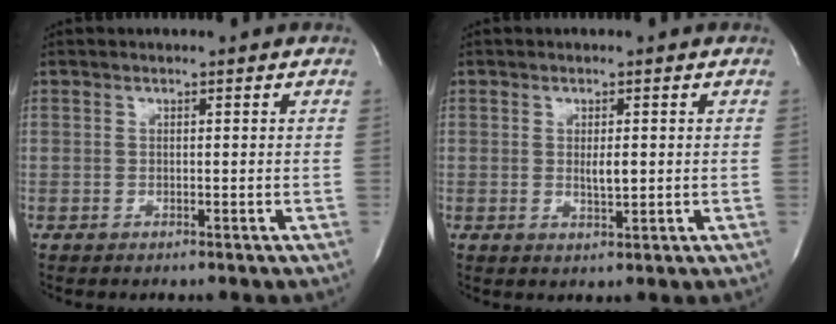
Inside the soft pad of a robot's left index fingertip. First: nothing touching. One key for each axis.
{"total": 2.3, "fx": 0.2, "fy": 0.6, "fz": 2.2, "tx": -0.040, "ty": -0.004, "tz": 0.005}